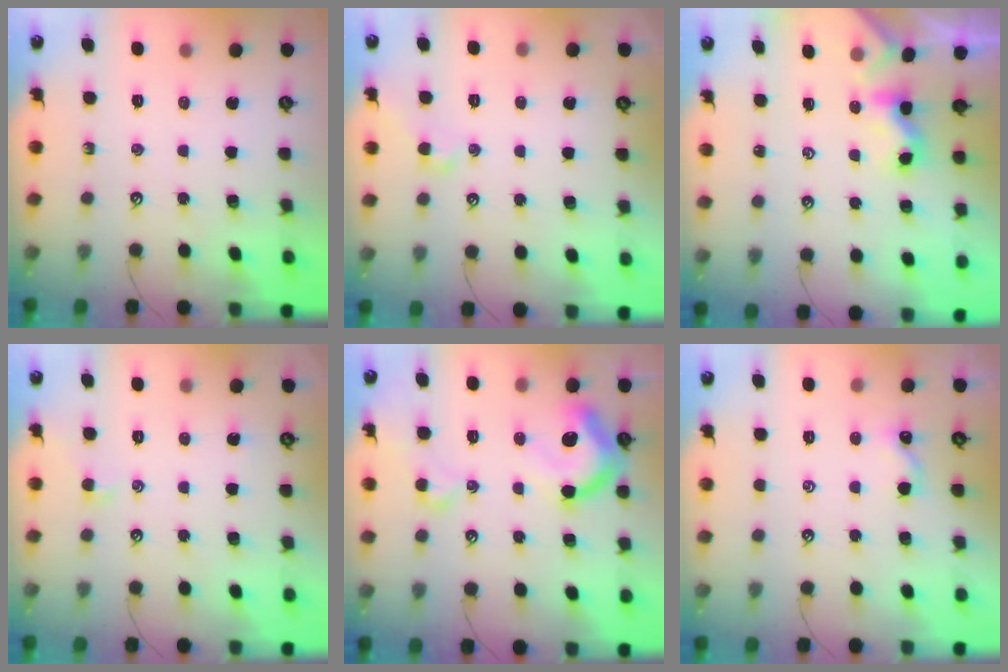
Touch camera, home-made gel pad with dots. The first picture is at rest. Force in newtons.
{"total": 1.2, "press": 1.2, "slide": 0.1}
{"total": 2.4, "press": 2.3, "slide": 0.3}
{"total": 0.0}
{"total": 12.4, "press": 12.2, "slide": 1.9}
{"total": 2.1, "press": 2.1, "slide": 0.3}